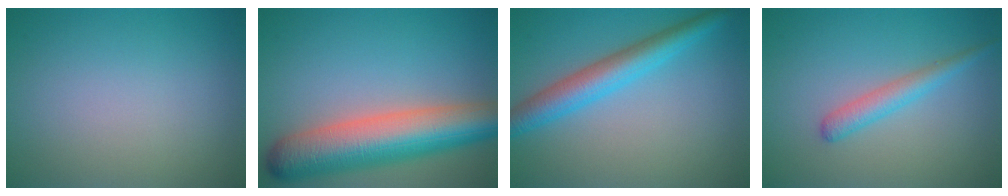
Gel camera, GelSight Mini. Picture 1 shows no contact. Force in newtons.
{"total": 9.9, "press": 9.9, "slide": 0.4}
{"total": 4.8, "press": 4.8, "slide": 0.1}
{"total": 2.3, "press": 2.3, "slide": 0.1}